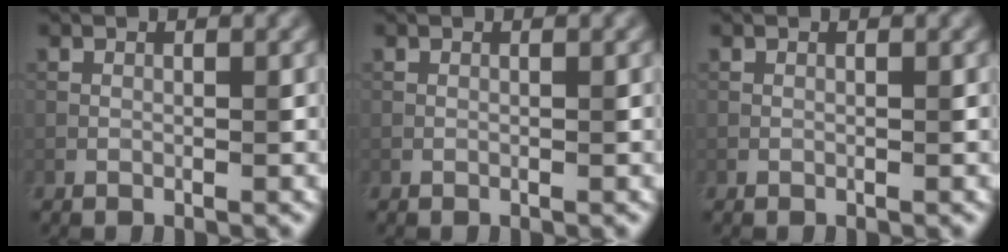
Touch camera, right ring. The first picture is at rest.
{"total": 0.0}
{"total": 0.0}